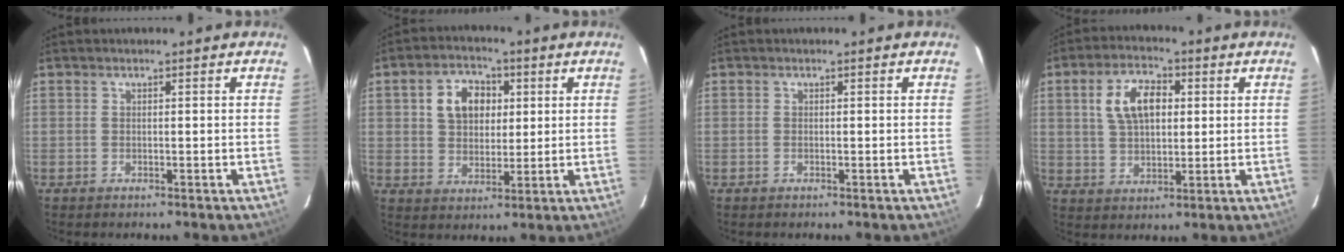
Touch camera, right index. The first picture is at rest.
{"total": 8.5, "force": [2.4, 6.3, 5.1], "torque": [-0.096, 0.027, 0.046]}
{"total": 0.0}
{"total": 9.4, "force": [2.5, 5.5, 7.3], "torque": [-0.141, 0.020, 0.048]}